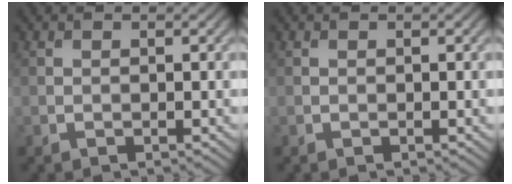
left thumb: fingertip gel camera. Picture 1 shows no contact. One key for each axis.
{"total": 0.0}